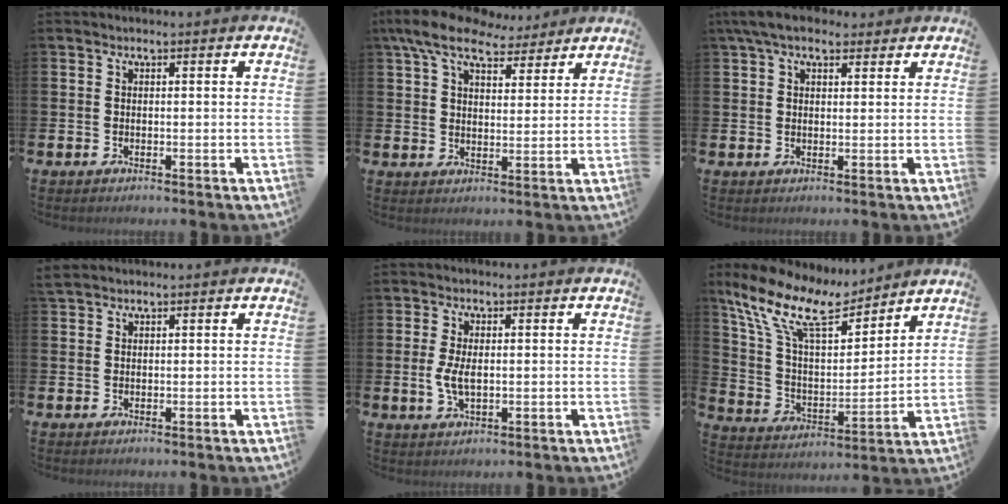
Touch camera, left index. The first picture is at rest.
{"total": 8.9, "force": [7.4, 3.4, 3.7], "torque": [-0.089, -0.023, 0.135]}
{"total": 5.4, "force": [4.3, 2.3, 2.4], "torque": [-0.051, -0.004, 0.078]}
{"total": 1.4, "force": [1.3, 0.5, 0.2], "torque": [0.001, 0.002, 0.023]}
{"total": 3.5, "force": [0.1, 1.7, 3.1], "torque": [-0.060, 0.006, 0.000]}
{"total": 13.1, "force": [10.8, 4.2, 6.2], "torque": [-0.173, -0.055, 0.192]}